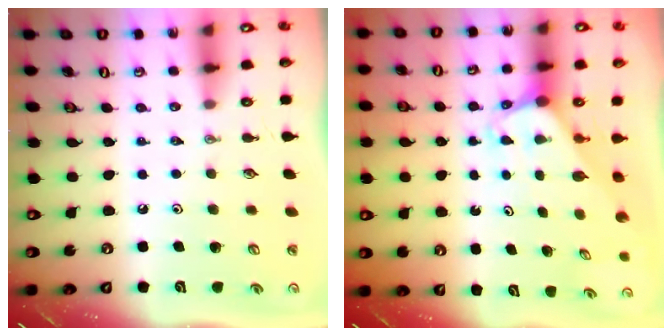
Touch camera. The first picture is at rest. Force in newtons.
{"total": 2.0, "press": 2.0, "slide": 0.1}